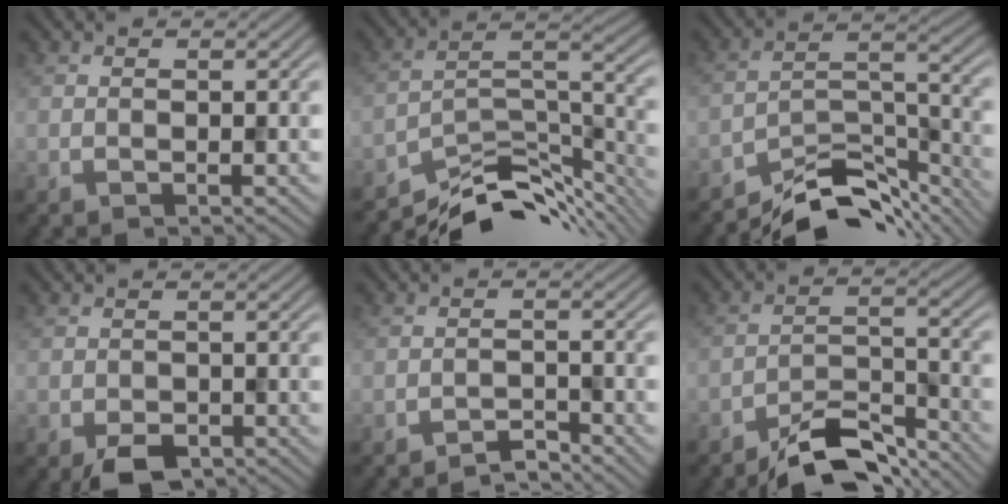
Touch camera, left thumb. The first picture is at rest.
{"total": 11.1, "force": [-9.5, 3.4, 4.6], "torque": [-0.078, -0.002, -0.160]}
{"total": 9.8, "force": [-8.8, 2.6, 3.5], "torque": [-0.049, 0.001, -0.160]}
{"total": 3.1, "force": [-2.0, 1.7, 1.5], "torque": [-0.021, -0.008, -0.030]}
{"total": 2.0, "force": [-2.0, 0.1, 0.1], "torque": [0.005, 0.007, -0.041]}
{"total": 7.5, "force": [-6.4, 2.1, 3.4], "torque": [-0.055, 0.004, -0.119]}